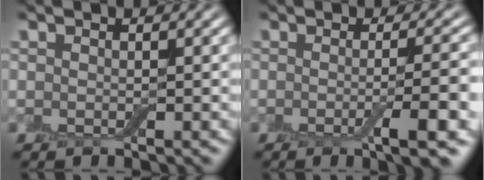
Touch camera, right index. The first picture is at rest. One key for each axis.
{"total": 5.5, "fx": -1.6, "fy": 1.0, "fz": 5.2, "tx": -0.072, "ty": 0.000, "tz": -0.027}